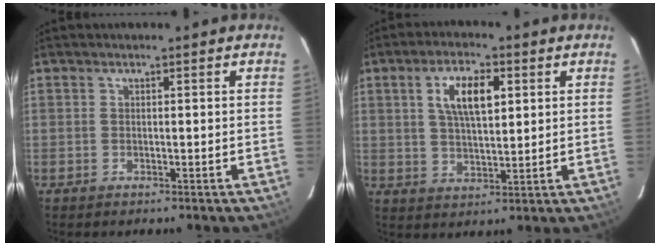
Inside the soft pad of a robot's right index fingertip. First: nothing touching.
{"total": 8.4, "force": [2.8, 3.4, 7.1], "torque": [-0.132, 0.010, 0.053]}